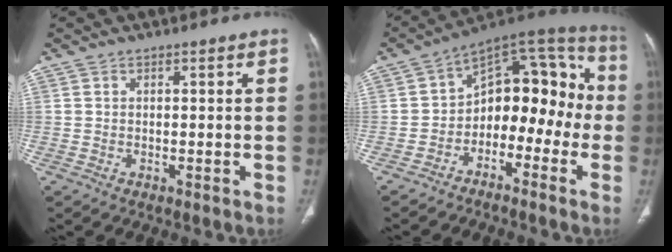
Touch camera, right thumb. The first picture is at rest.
{"total": 15.9, "force": [-3.8, 10.4, 11.3], "torque": [-0.101, 0.088, -0.067]}